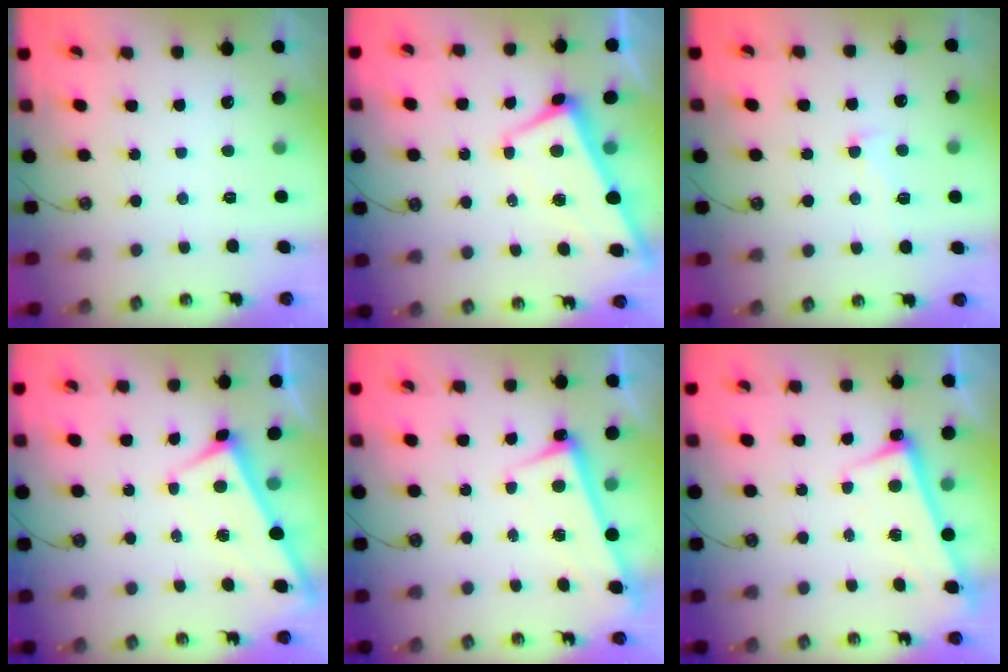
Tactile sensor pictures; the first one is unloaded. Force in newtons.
{"total": 1.1, "press": 0.6, "slide": 0.9}
{"total": 1.8, "press": 1.5, "slide": 0.9}
{"total": 2.9, "press": 2.9, "slide": 0.1}
{"total": 2.5, "press": 2.4, "slide": 0.7}
{"total": 2.7, "press": 2.6, "slide": 0.5}